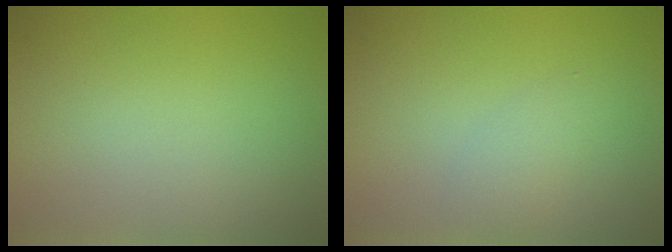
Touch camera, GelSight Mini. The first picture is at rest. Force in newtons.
{"total": 1.5, "press": 1.5, "slide": 0.1}